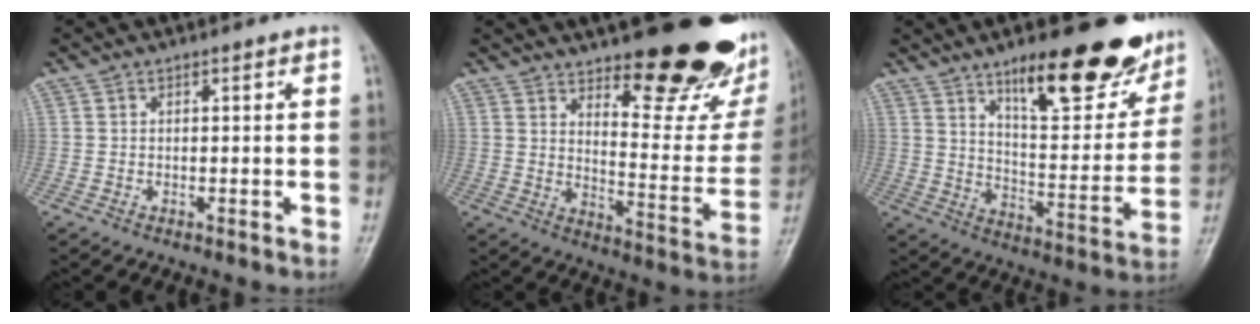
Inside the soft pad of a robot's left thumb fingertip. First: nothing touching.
{"total": 23.7, "force": [15.6, 8.0, 16.0], "torque": [-0.165, -0.111, 0.214]}
{"total": 21.9, "force": [14.2, 7.4, 14.8], "torque": [-0.155, -0.075, 0.214]}